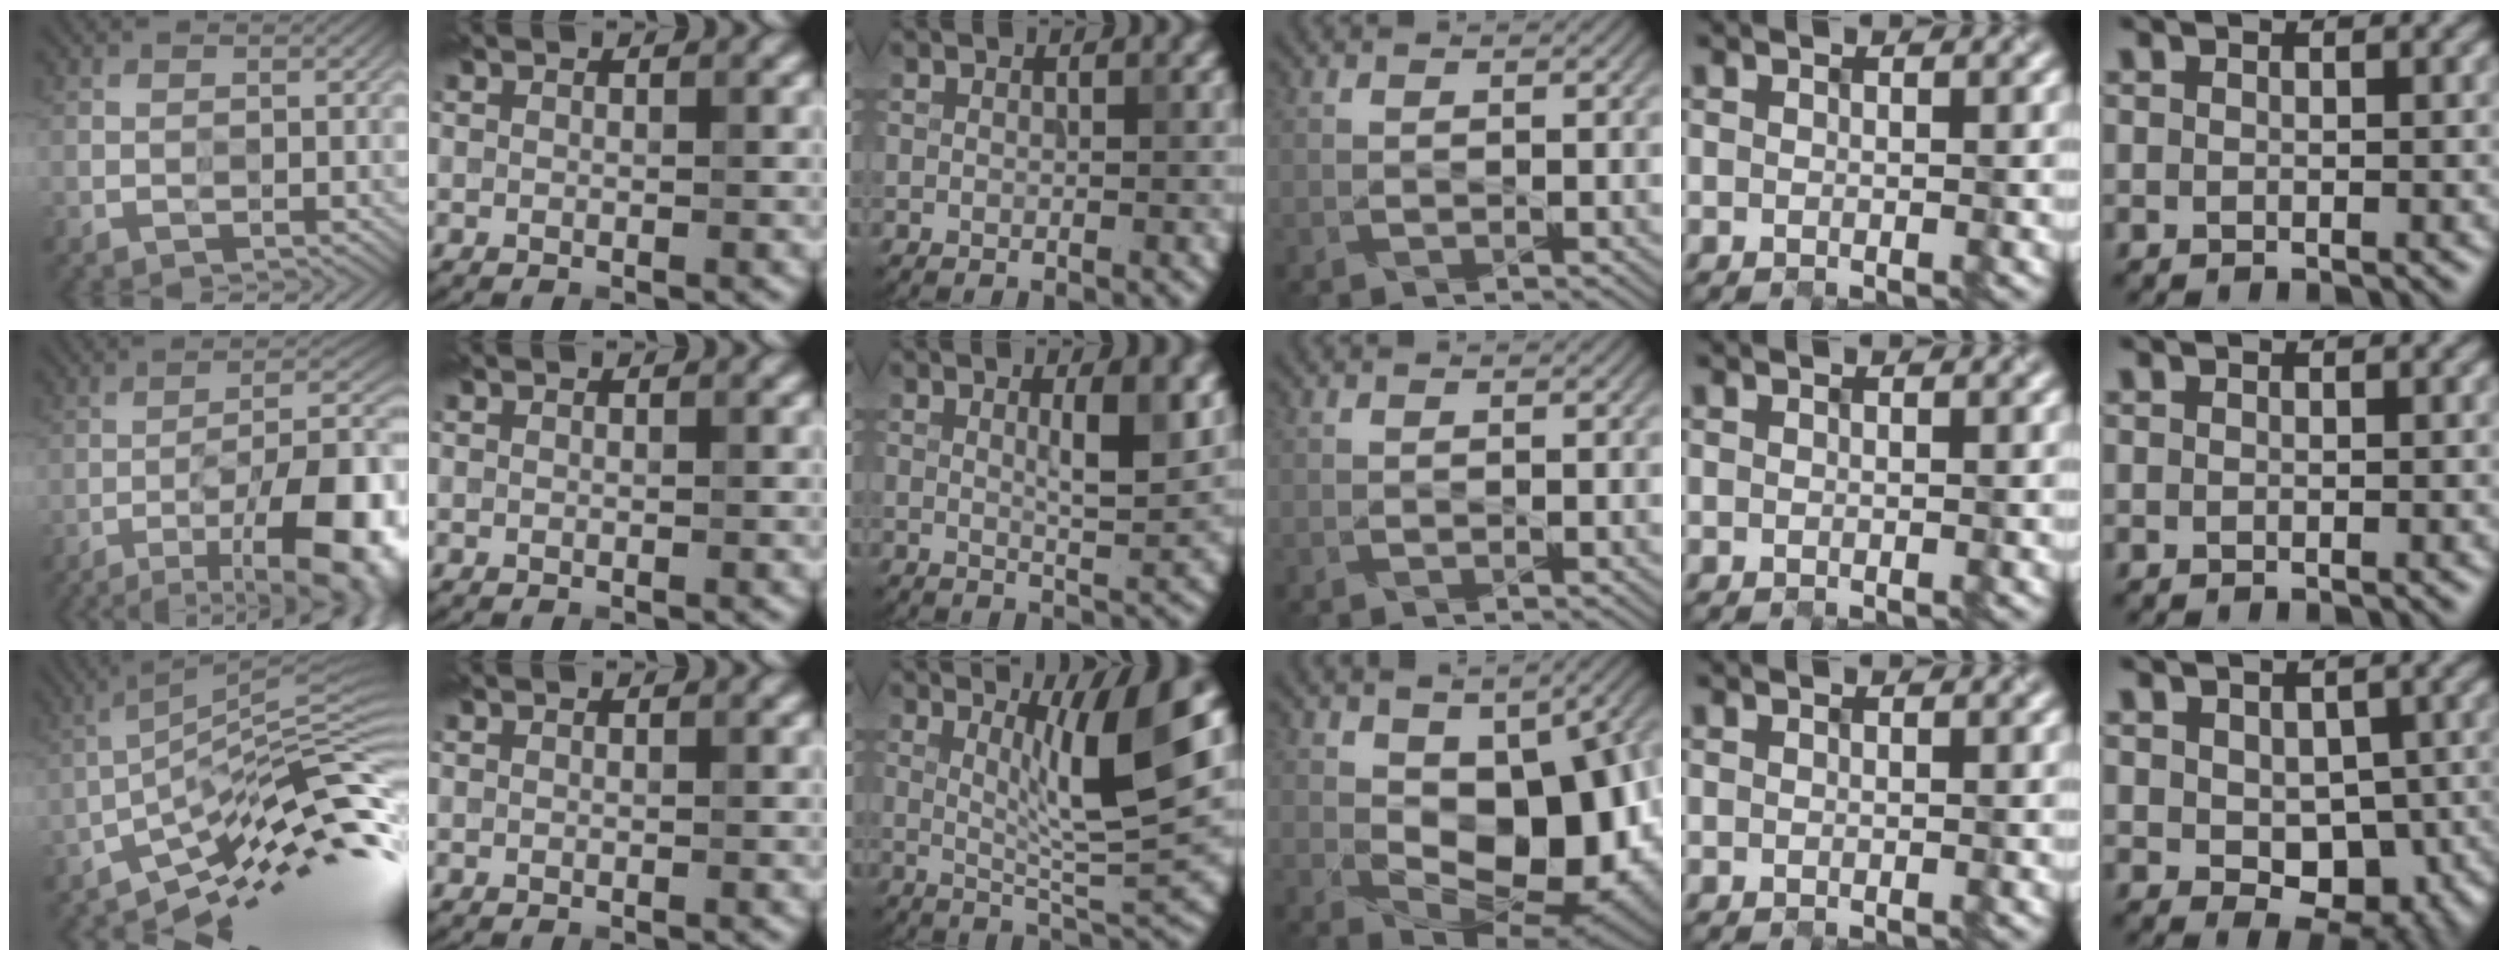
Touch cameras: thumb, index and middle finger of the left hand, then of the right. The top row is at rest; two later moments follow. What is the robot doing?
{"motion": "insert", "object": "connector and pipe"}